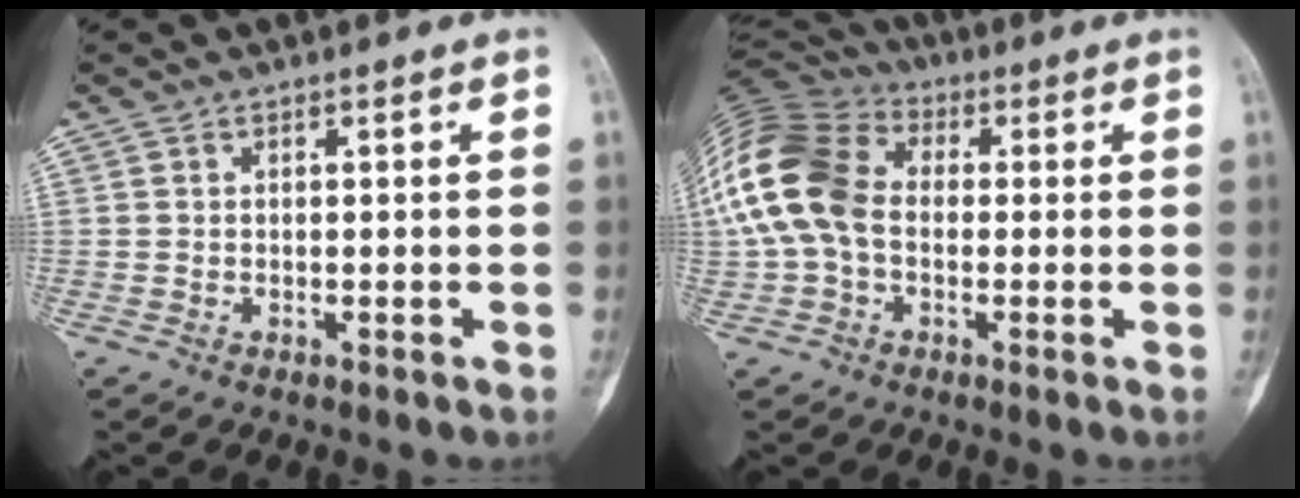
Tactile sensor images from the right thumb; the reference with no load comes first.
{"total": 17.5, "force": [0.3, 12.5, 12.2], "torque": [-0.265, 0.035, -0.004]}